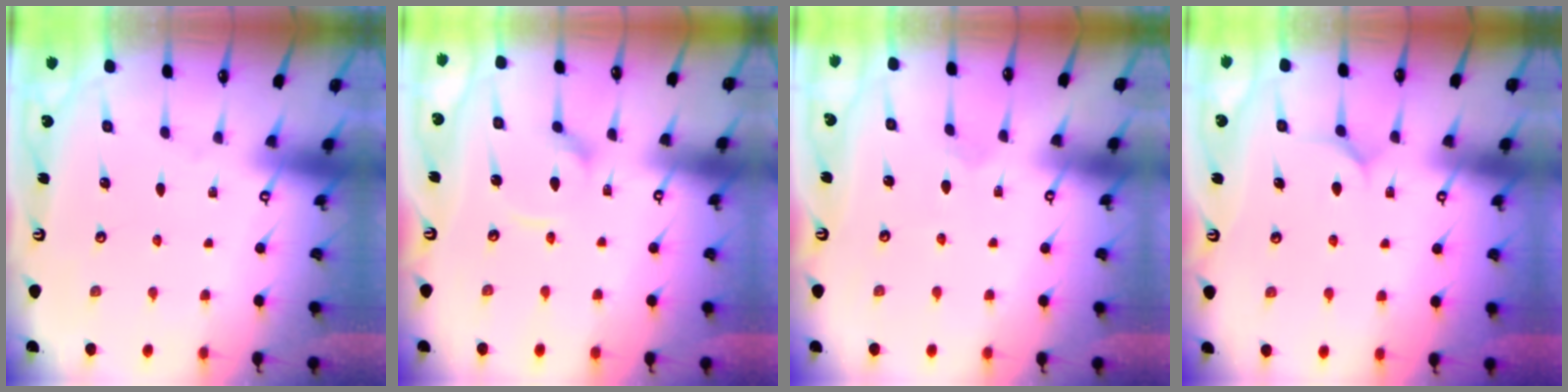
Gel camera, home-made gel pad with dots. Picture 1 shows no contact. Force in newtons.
{"total": 7.6, "press": 7.5, "slide": 0.8}
{"total": 2.6, "press": 2.6, "slide": 0.2}
{"total": 6.9, "press": 6.8, "slide": 0.6}